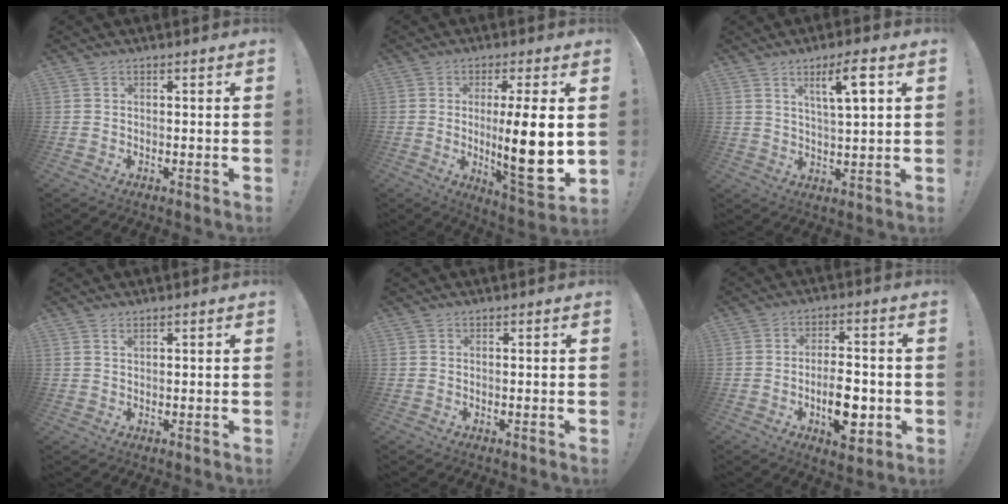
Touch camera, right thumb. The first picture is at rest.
{"total": 15.8, "force": [0.2, 2.4, 15.6], "torque": [-0.240, -0.024, 0.000]}
{"total": 8.3, "force": [3.7, 1.3, 7.3], "torque": [-0.113, -0.013, 0.053]}
{"total": 0.9, "force": [0.7, 0.3, 0.5], "torque": [-0.005, -0.001, 0.012]}
{"total": 0.0}
{"total": 11.0, "force": [-3.2, 5.1, 9.2], "torque": [-0.136, 0.006, -0.052]}